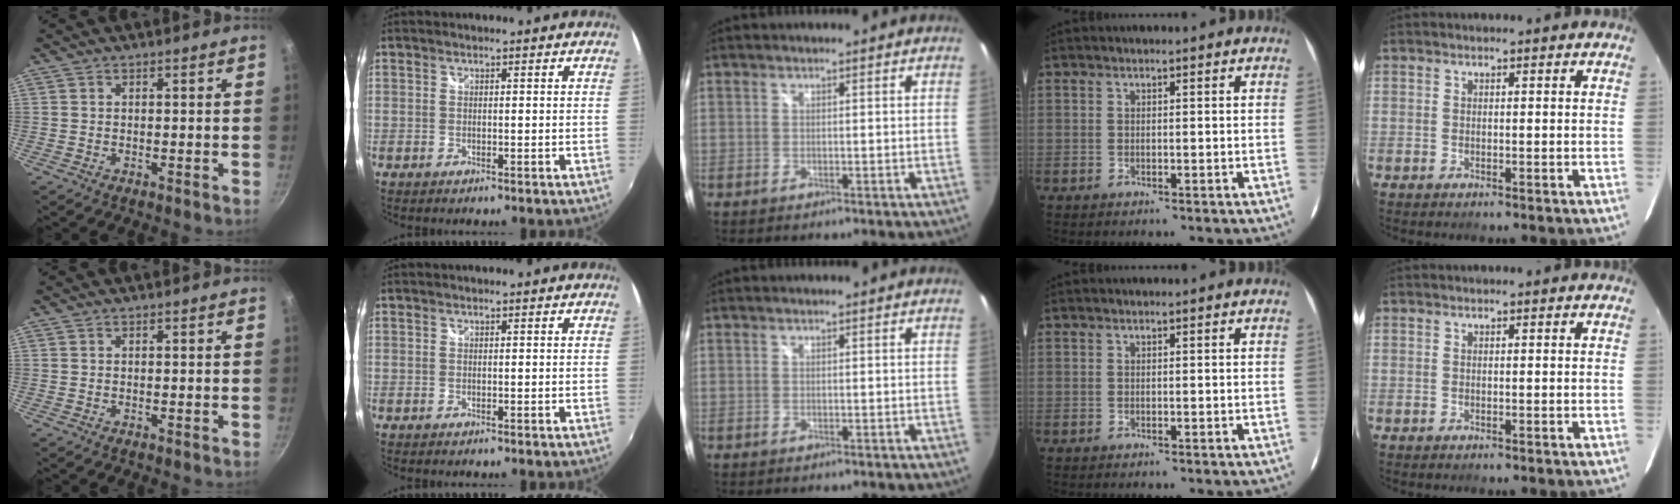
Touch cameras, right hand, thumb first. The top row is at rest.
{}